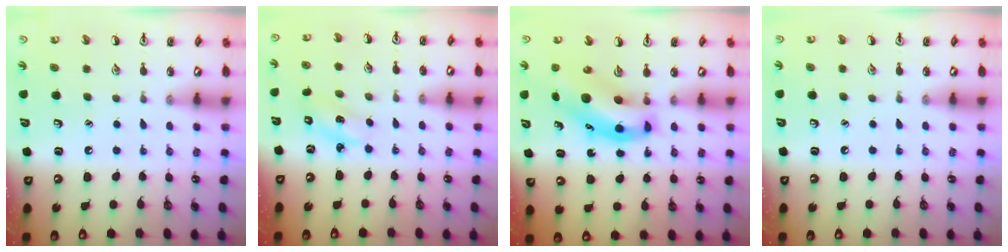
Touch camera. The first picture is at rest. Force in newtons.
{"total": 2.2, "press": 2.1, "slide": 0.7}
{"total": 9.2, "press": 8.9, "slide": 2.6}
{"total": 0.0}